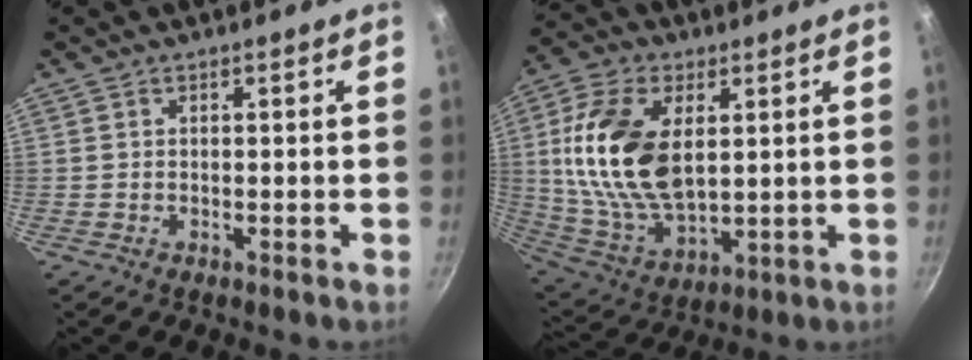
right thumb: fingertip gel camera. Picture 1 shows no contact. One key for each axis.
{"total": 18.8, "fx": 3.7, "fy": 10.7, "fz": 15.0, "tx": -0.283, "ty": -0.011, "tz": 0.079}